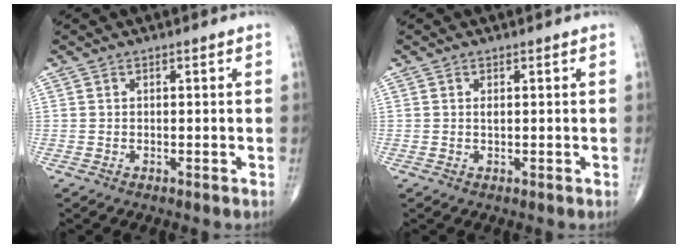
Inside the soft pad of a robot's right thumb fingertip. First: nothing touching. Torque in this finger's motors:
{"motor_torque": [1.18, 1.06, 0.23, -0.43, 0.00]}